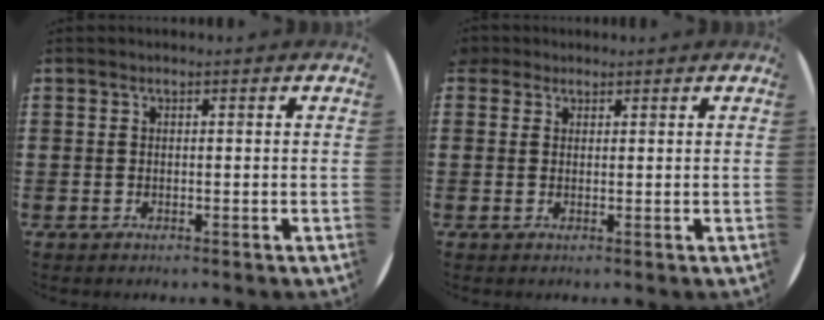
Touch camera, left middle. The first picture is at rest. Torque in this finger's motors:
{"motor_torque": [0.34, -1.29, 0.45, 0.21]}